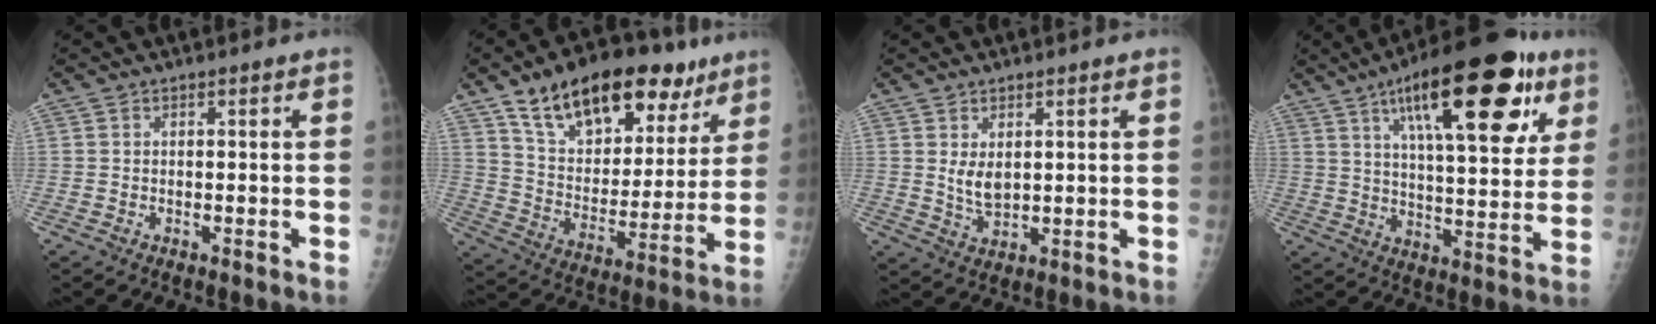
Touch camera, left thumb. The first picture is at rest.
{"total": 25.2, "force": [15.2, 13.1, 15.3], "torque": [-0.198, -0.033, 0.249]}
{"total": 4.3, "force": [1.2, 2.6, 3.2], "torque": [-0.048, -0.016, 0.029]}
{"total": 25.6, "force": [12.3, 8.9, 20.7], "torque": [-0.281, -0.021, 0.185]}